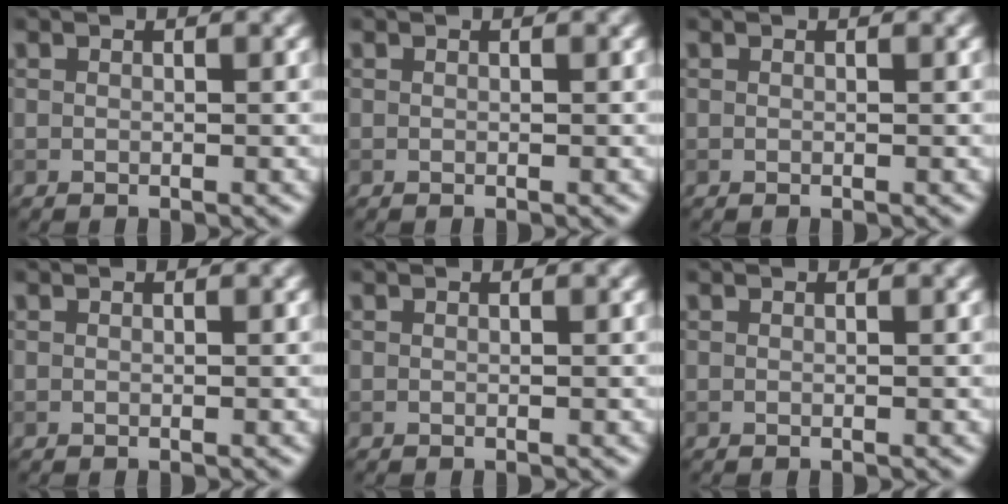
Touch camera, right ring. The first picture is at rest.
{"total": 0.0}
{"total": 0.0}
{"total": 0.0}
{"total": 0.0}
{"total": 0.0}